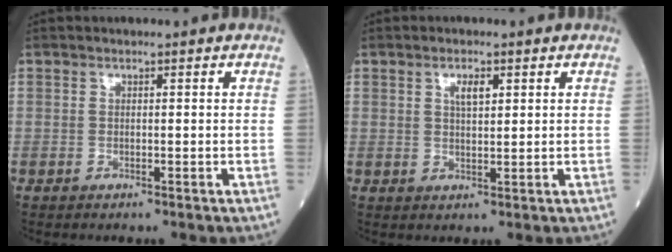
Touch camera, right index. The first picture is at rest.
{"total": 2.7, "force": [1.2, 0.9, 2.2], "torque": [-0.040, 0.001, 0.022]}